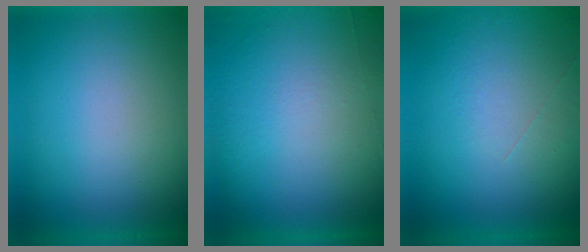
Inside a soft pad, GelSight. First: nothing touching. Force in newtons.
{"total": 5.8}
{"total": 1.2}